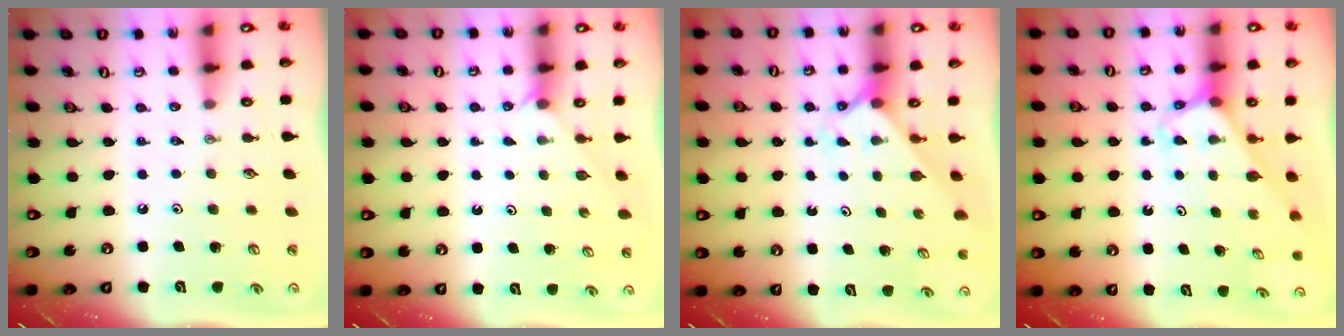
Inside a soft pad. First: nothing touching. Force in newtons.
{"total": 1.5, "press": 1.5, "slide": 0.3}
{"total": 2.1, "press": 2.1, "slide": 0.3}
{"total": 3.0, "press": 3.0, "slide": 0.2}